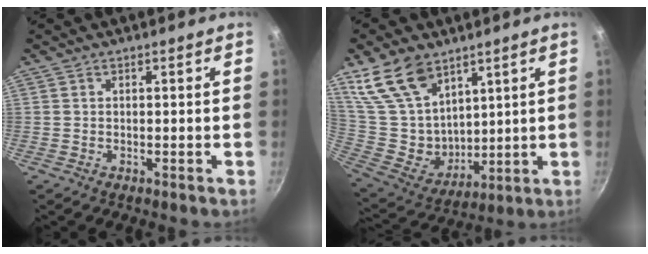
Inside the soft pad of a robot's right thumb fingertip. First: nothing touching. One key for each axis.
{"total": 17.0, "fx": 10.4, "fy": 10.7, "fz": 8.2, "tx": -0.122, "ty": -0.058, "tz": 0.220}